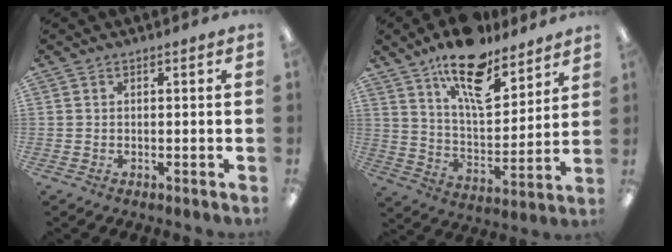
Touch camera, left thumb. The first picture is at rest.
{"total": 17.0, "force": [12.2, 6.8, 9.6], "torque": [-0.155, -0.071, 0.209]}